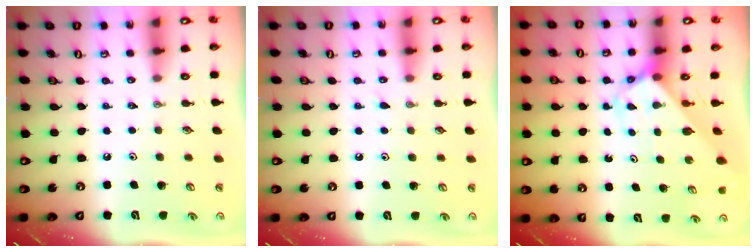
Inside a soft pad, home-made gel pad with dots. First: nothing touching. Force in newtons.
{"total": 3.5, "press": 3.5, "slide": 0.4}
{"total": 2.8, "press": 2.8, "slide": 0.2}